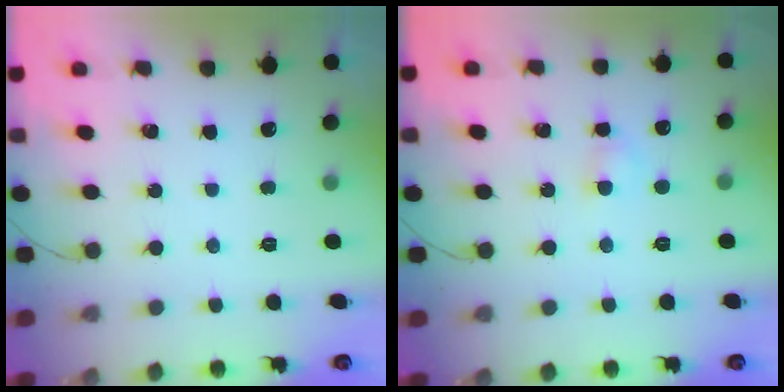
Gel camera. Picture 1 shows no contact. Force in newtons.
{"total": 2.7, "press": 2.5, "slide": 1.1}